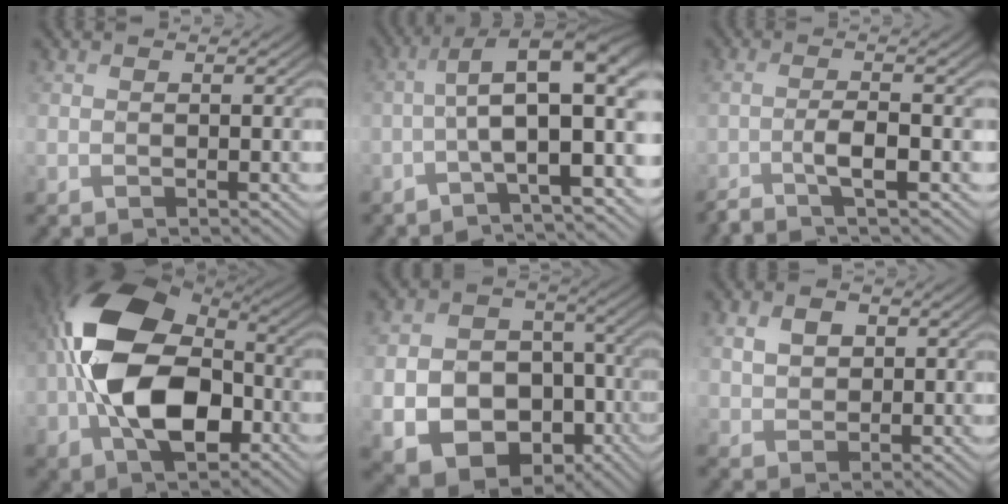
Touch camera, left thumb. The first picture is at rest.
{"total": 11.2, "force": [-1.7, 3.5, 10.5], "torque": [-0.167, 0.018, -0.032]}
{"total": 5.2, "force": [-2.0, 0.8, 4.7], "torque": [-0.079, 0.005, -0.058]}
{"total": 15.8, "force": [-2.7, 10.0, 12.0], "torque": [-0.229, -0.004, -0.067]}
{"total": 13.9, "force": [-4.9, 10.9, 7.1], "torque": [-0.151, -0.045, -0.084]}
{"total": 3.9, "force": [1.5, 2.8, 2.3], "torque": [-0.053, 0.004, 0.028]}